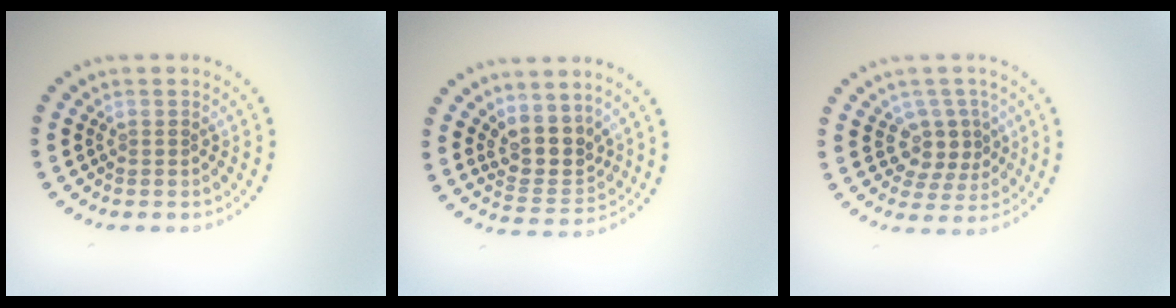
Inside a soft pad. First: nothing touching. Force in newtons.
{"total": 3.6, "press": 3.1, "slide": 1.9}
{"total": 3.0, "press": 2.3, "slide": 1.9}